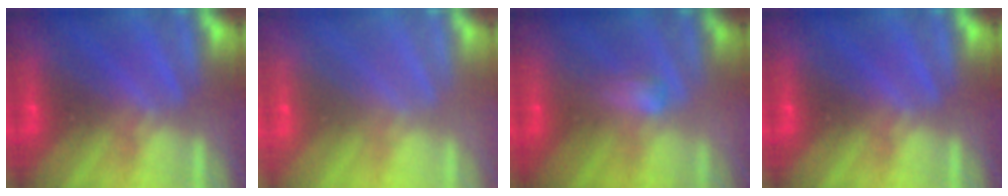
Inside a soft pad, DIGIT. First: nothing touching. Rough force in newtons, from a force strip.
{"total": 3.0}
{"total": 2.1}
{"total": 0.0}